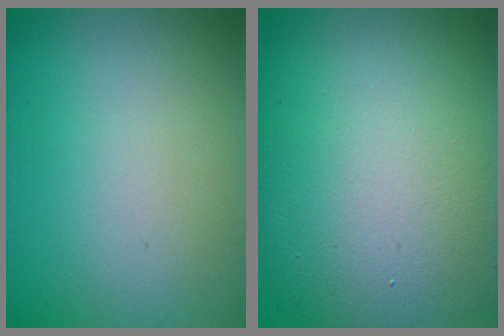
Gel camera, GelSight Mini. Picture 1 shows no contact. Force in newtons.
{"total": 15.2, "press": 15.2, "slide": 0.5}